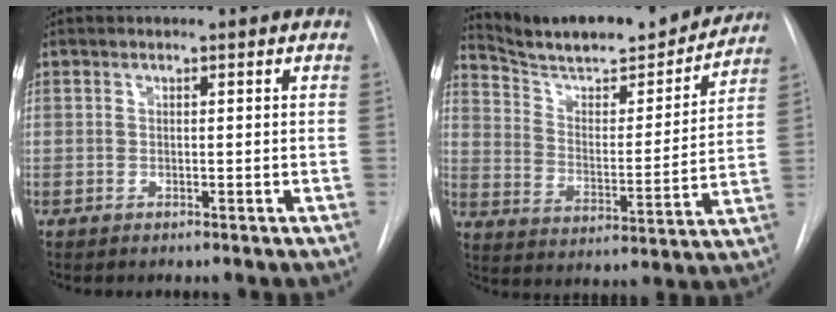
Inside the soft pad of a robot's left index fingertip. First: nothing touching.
{"total": 20.3, "force": [18.7, 3.6, 7.2], "torque": [-0.112, -0.011, 0.277]}